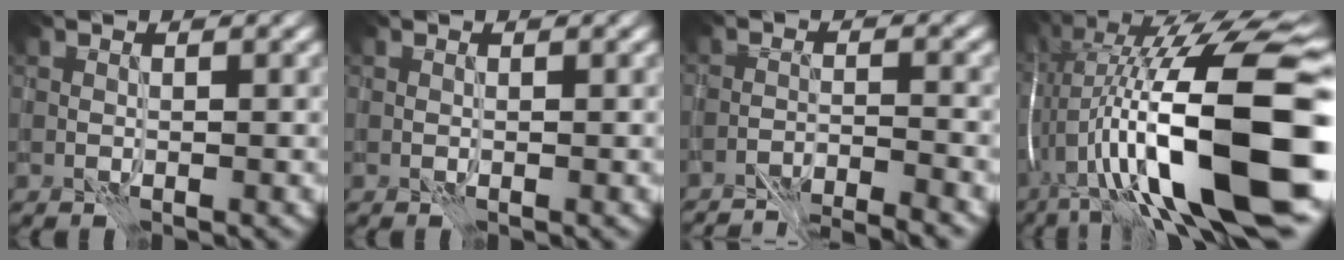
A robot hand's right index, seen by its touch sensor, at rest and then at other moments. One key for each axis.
{"total": 0.0}
{"total": 5.5, "fx": -5.3, "fy": 0.5, "fz": 1.4, "tx": -0.020, "ty": 0.003, "tz": -0.082}
{"total": 19.1, "fx": -1.1, "fy": 6.1, "fz": 18.0, "tx": -0.315, "ty": 0.026, "tz": -0.021}